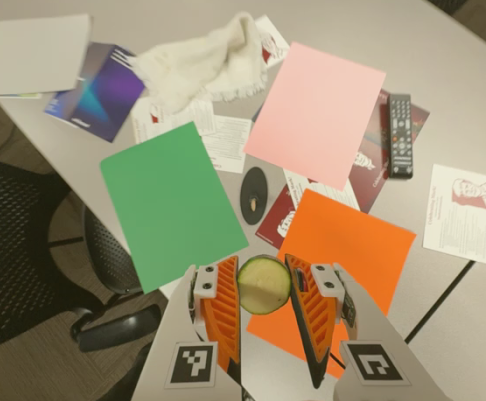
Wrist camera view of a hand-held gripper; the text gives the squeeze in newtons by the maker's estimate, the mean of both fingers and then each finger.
{"total": 12.4, "left": 13.0, "right": 11.8}